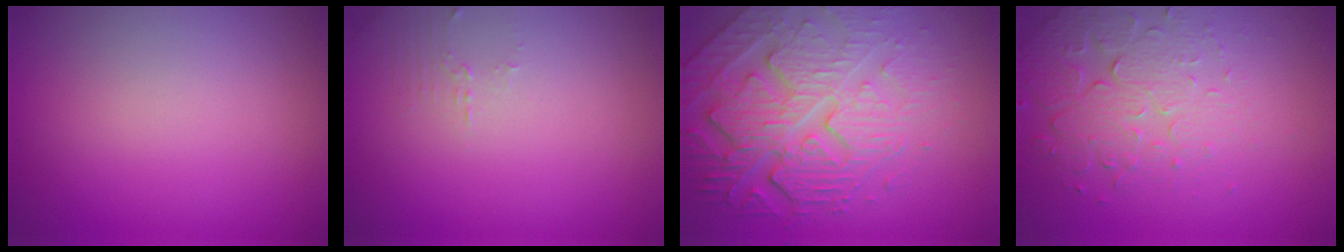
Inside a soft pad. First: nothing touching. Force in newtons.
{"total": 1.2, "press": 1.2, "slide": 0.4}
{"total": 6.6, "press": 5.4, "slide": 3.9}
{"total": 5.0, "press": 3.3, "slide": 3.7}